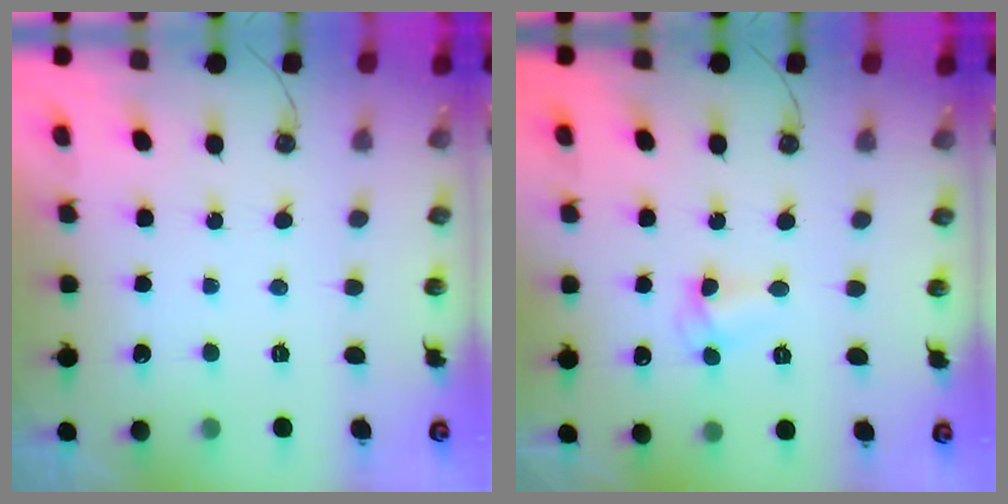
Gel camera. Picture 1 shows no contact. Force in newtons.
{"total": 4.1, "press": 4.1, "slide": 0.0}